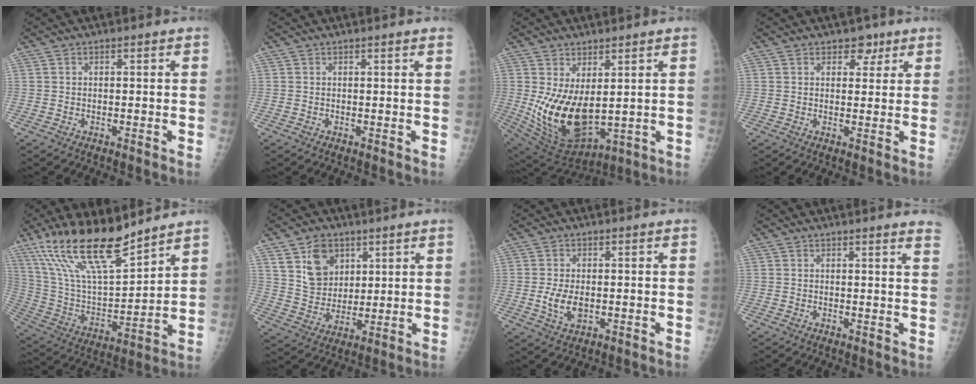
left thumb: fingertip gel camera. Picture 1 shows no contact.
{"total": 1.0, "force": [0.7, -0.2, 0.6], "torque": [-0.018, -0.002, 0.014]}
{"total": 13.9, "force": [1.0, 7.3, 11.8], "torque": [-0.199, -0.035, 0.049]}
{"total": 3.4, "force": [2.2, 2.3, 1.3], "torque": [0.012, -0.013, 0.029]}
{"total": 20.4, "force": [15.2, 5.2, 12.6], "torque": [-0.207, -0.071, 0.290]}
{"total": 10.3, "force": [5.1, 7.4, 5.0], "torque": [-0.065, -0.029, 0.104]}
{"total": 5.2, "force": [-0.7, 3.0, 4.2], "torque": [-0.076, -0.009, -0.009]}
{"total": 4.5, "force": [4.1, -0.1, 1.7], "torque": [-0.019, -0.020, 0.025]}